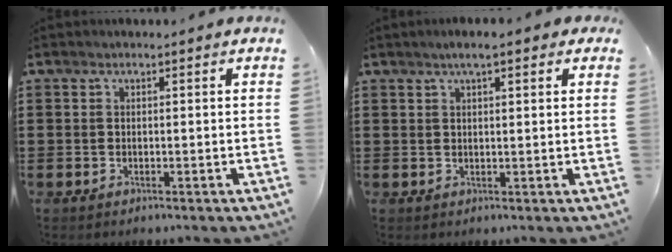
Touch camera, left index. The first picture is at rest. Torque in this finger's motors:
{"motor_torque": [1.54, -0.60, 0.48, 0.09]}